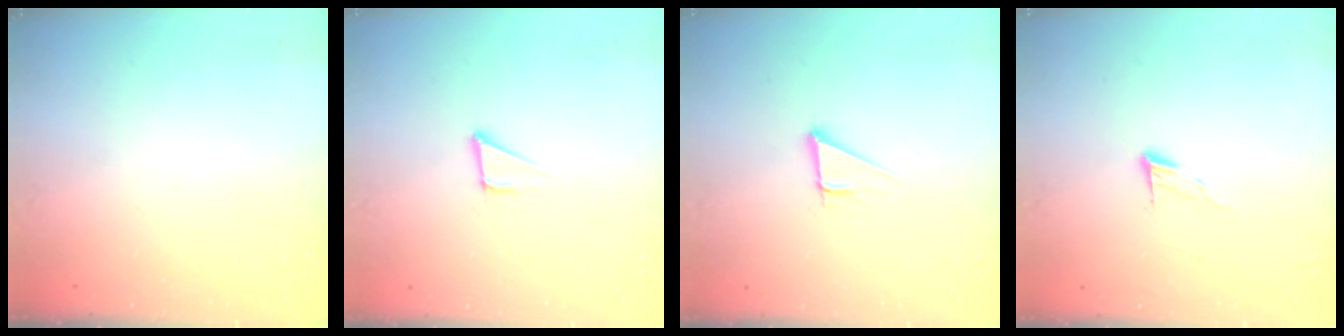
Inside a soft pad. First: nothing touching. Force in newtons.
{"total": 2.1, "press": 2.1, "slide": 0.1}
{"total": 2.9, "press": 2.9, "slide": 0.1}
{"total": 4.6, "press": 4.5, "slide": 0.5}